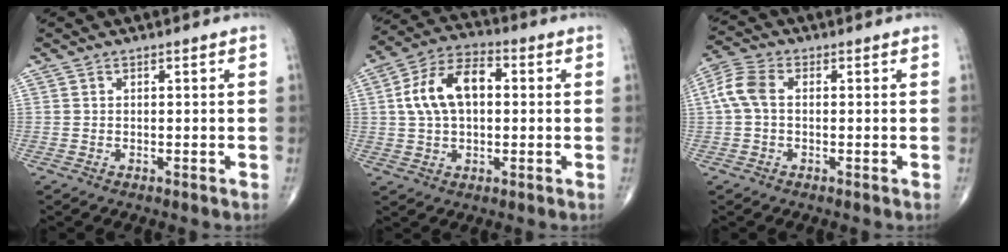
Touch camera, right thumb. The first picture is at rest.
{"total": 12.1, "force": [1.6, 7.3, 9.6], "torque": [-0.173, 0.027, 0.021]}
{"total": 5.9, "force": [0.3, 3.7, 4.6], "torque": [-0.109, 0.018, -0.001]}